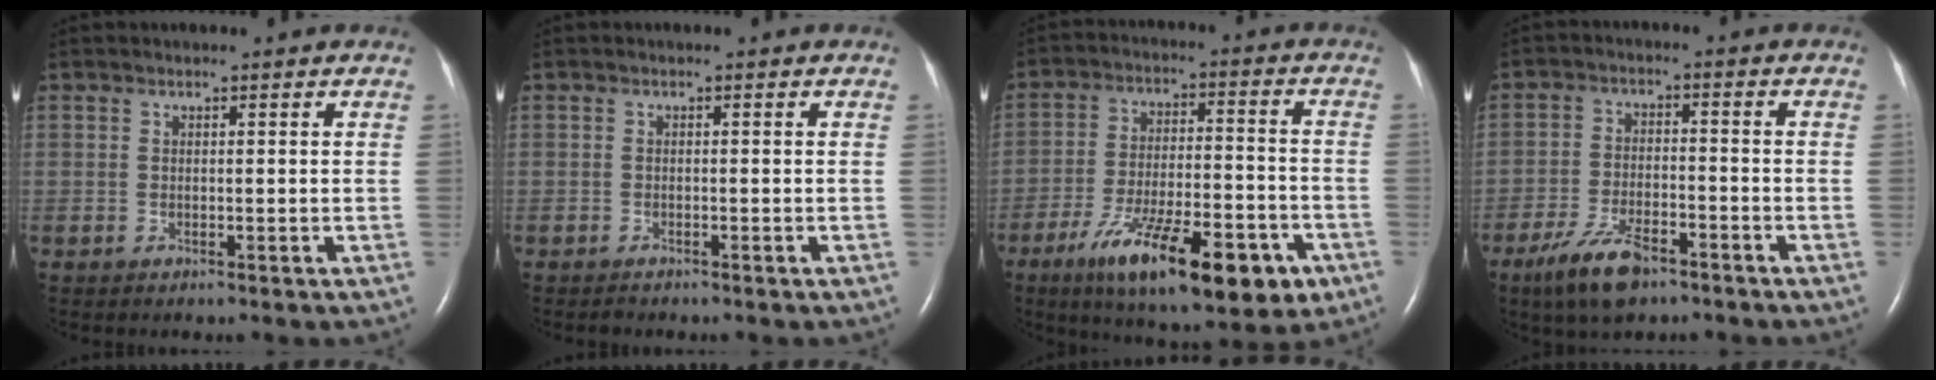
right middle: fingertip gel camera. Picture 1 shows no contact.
{"total": 0.7, "force": [-0.6, 0.2, 0.1], "torque": [-0.008, -0.002, -0.010]}
{"total": 19.0, "force": [-10.6, 5.3, 14.8], "torque": [-0.207, -0.014, -0.161]}
{"total": 7.9, "force": [-5.4, 2.6, 5.1], "torque": [-0.110, -0.010, -0.097]}